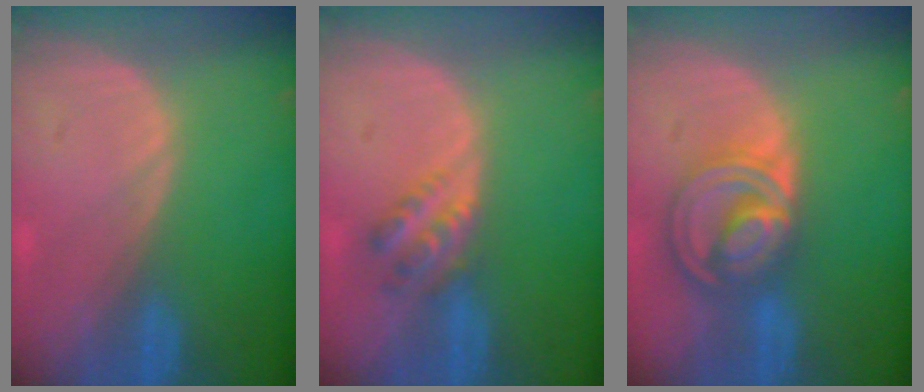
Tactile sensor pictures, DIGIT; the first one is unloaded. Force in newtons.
{"total": 4.5, "press": 3.8, "slide": 2.5}
{"total": 8.7, "press": 7.4, "slide": 4.6}